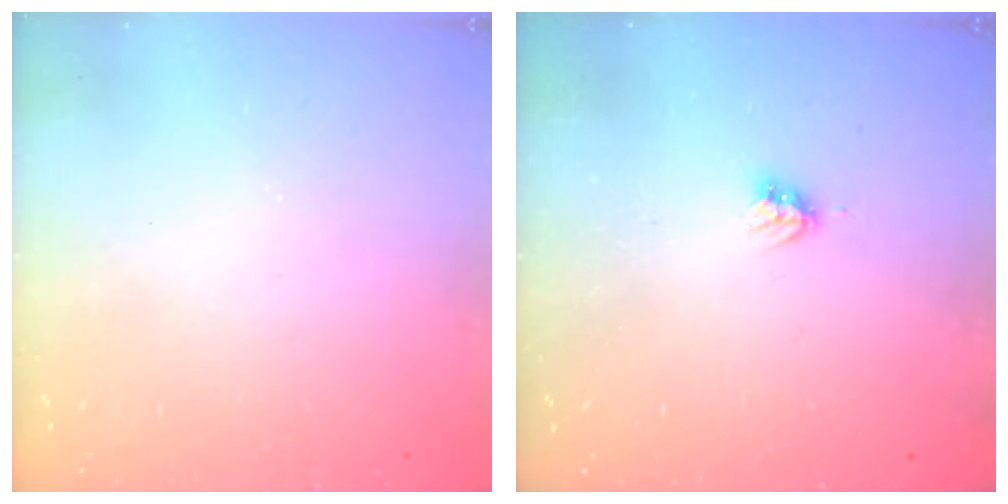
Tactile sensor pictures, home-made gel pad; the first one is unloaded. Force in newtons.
{"total": 3.7, "press": 3.7, "slide": 0.1}